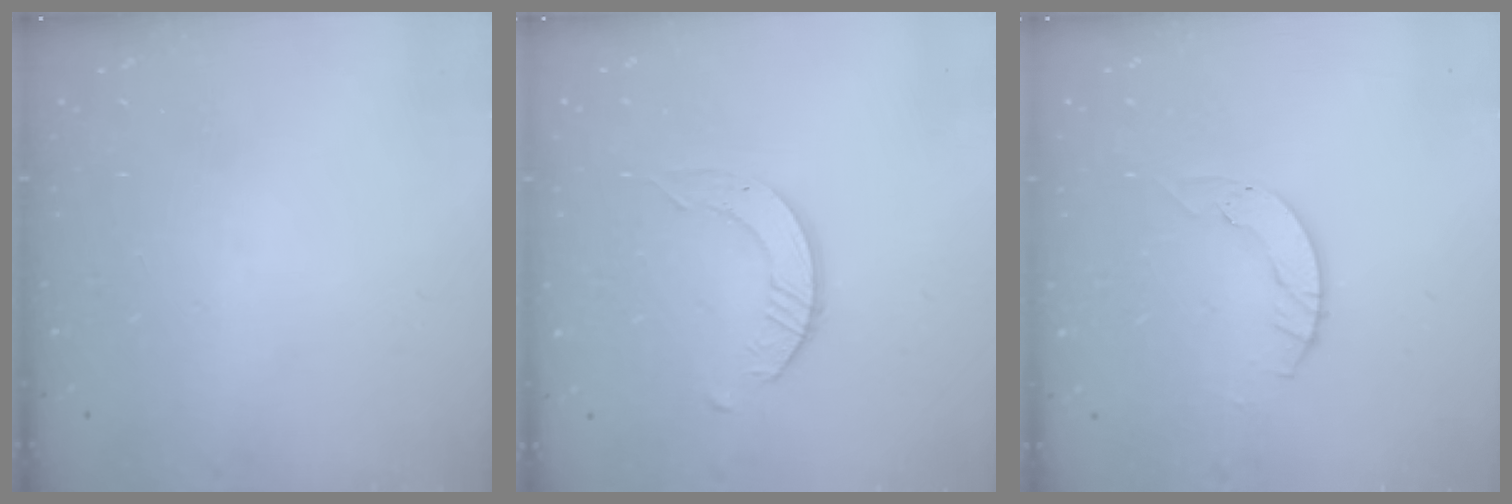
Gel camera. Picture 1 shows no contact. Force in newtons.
{"total": 3.1, "press": 3.1, "slide": 0.3}
{"total": 4.0, "press": 4.0, "slide": 0.4}